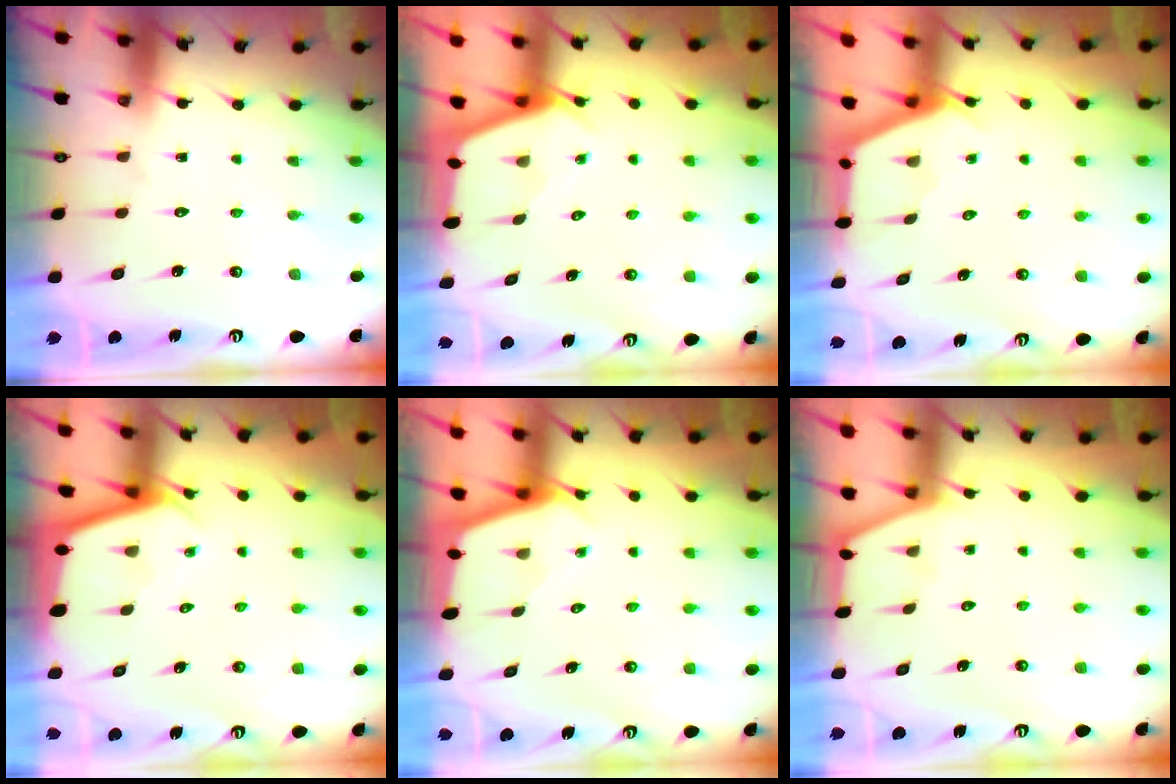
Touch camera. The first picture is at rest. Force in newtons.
{"total": 2.5, "press": 2.5, "slide": 0.3}
{"total": 2.9, "press": 2.9, "slide": 0.3}
{"total": 2.5, "press": 2.5, "slide": 0.1}
{"total": 1.6, "press": 1.6, "slide": 0.1}
{"total": 1.3, "press": 1.2, "slide": 0.2}